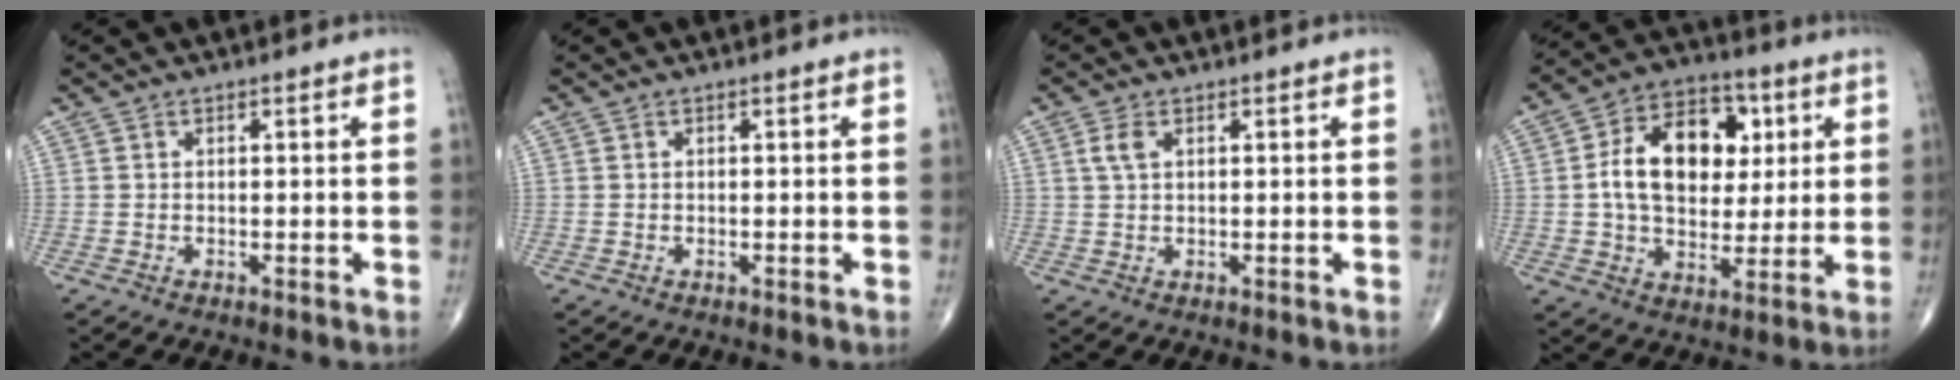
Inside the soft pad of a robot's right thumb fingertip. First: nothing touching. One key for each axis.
{"total": 0.0}
{"total": 2.4, "fx": 0.9, "fy": 1.2, "fz": 1.9, "tx": -0.044, "ty": 0.009, "tz": 0.021}
{"total": 16.9, "fx": 2.9, "fy": 11.4, "fz": 12.1, "tx": -0.162, "ty": 0.010, "tz": 0.044}